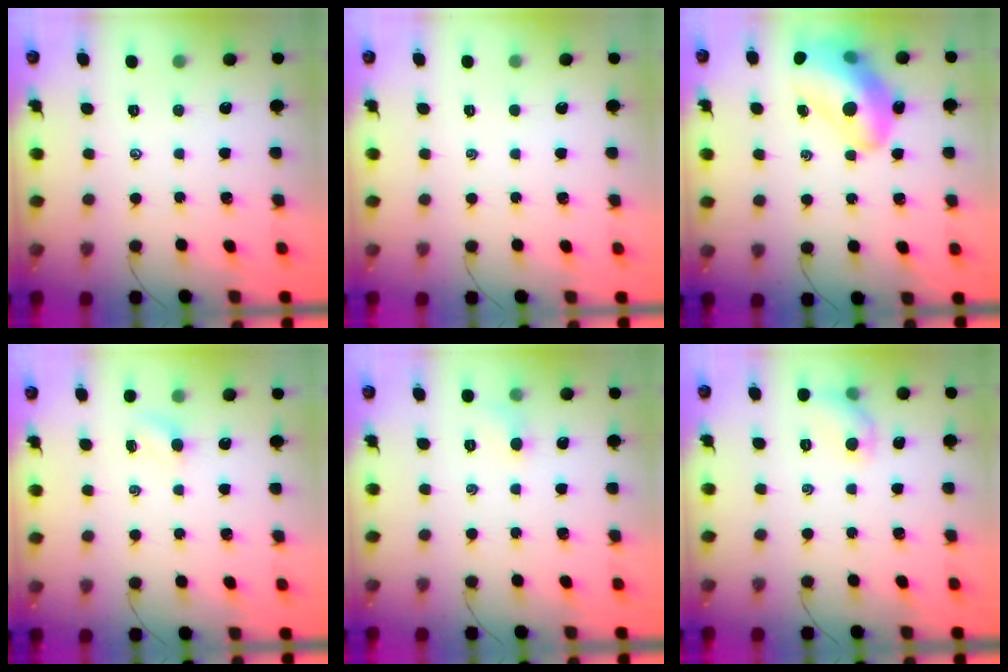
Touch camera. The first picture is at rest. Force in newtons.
{"total": 0.0}
{"total": 20.5, "press": 19.9, "slide": 5.1}
{"total": 3.7, "press": 3.4, "slide": 1.3}
{"total": 5.0, "press": 4.8, "slide": 1.3}
{"total": 6.6, "press": 6.5, "slide": 1.2}